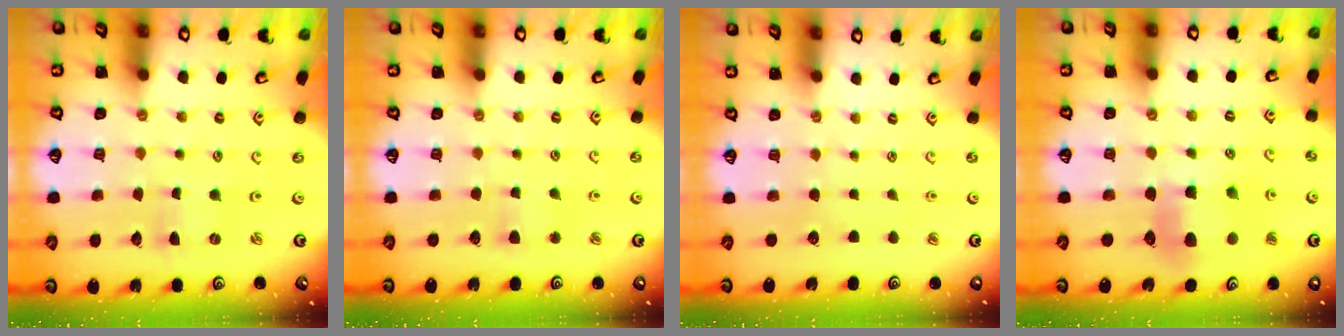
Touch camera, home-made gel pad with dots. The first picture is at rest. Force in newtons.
{"total": 2.7, "press": 2.7, "slide": 0.4}
{"total": 0.0}
{"total": 6.9, "press": 6.9, "slide": 0.9}